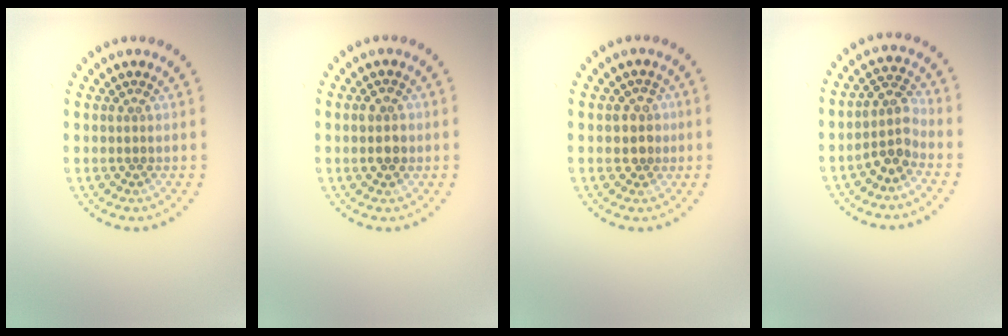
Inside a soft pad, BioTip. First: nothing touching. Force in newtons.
{"total": 2.4, "press": 2.4, "slide": 0.2}
{"total": 2.1, "press": 1.9, "slide": 0.9}
{"total": 2.7, "press": 2.2, "slide": 1.6}